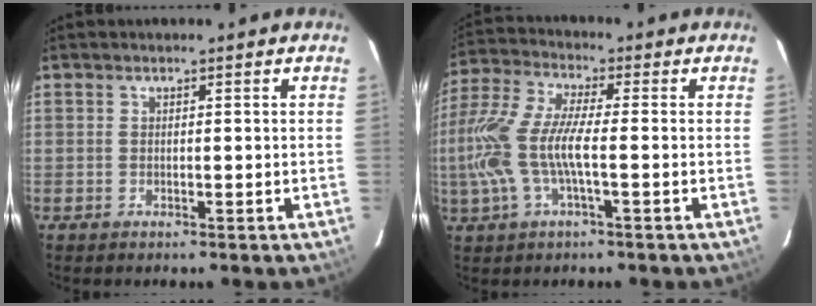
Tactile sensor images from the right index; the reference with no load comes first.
{"total": 13.5, "force": [-2.5, 3.4, 12.8], "torque": [-0.274, -0.002, -0.048]}